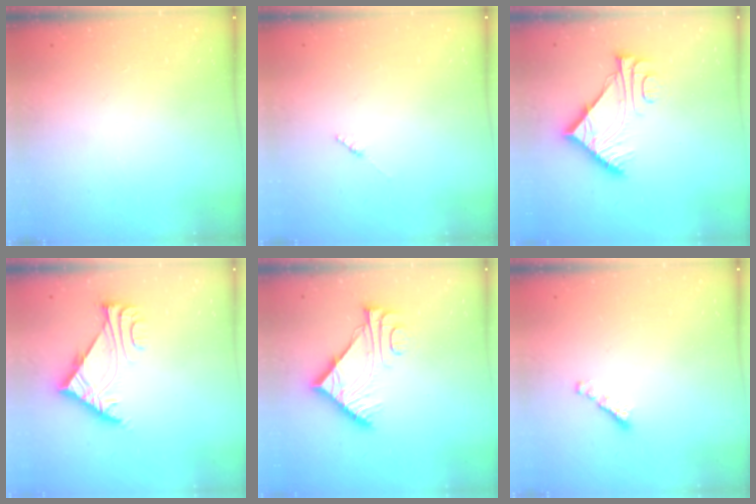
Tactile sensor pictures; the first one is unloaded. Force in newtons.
{"total": 1.9, "press": 1.9, "slide": 0.2}
{"total": 9.8, "press": 9.8, "slide": 0.4}
{"total": 6.4, "press": 6.4, "slide": 0.8}
{"total": 9.8, "press": 9.8, "slide": 0.4}
{"total": 2.8, "press": 2.7, "slide": 0.7}